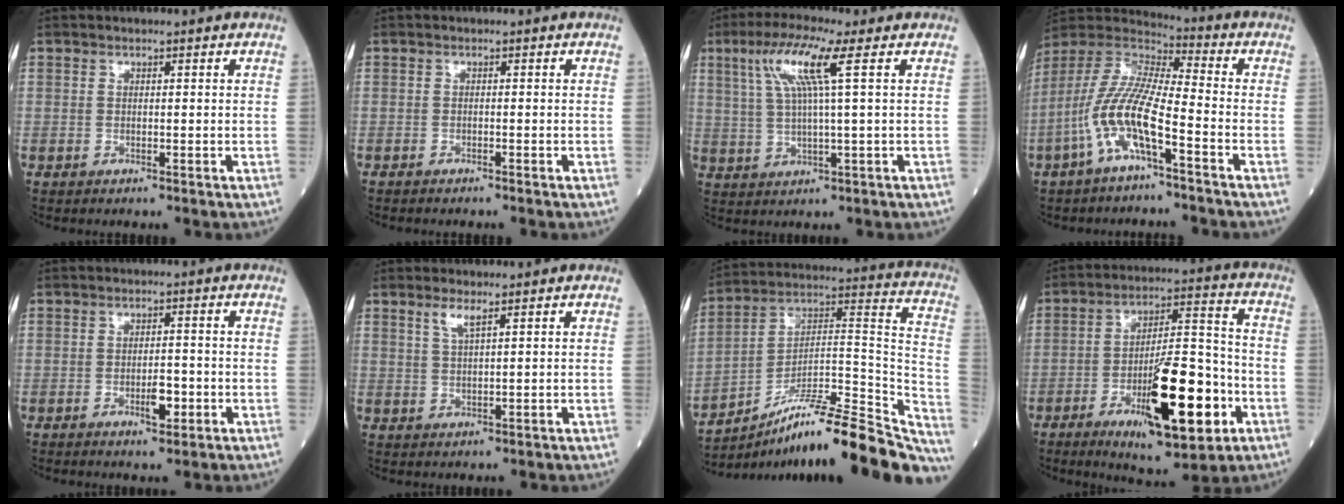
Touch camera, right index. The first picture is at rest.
{"total": 1.5, "force": [-1.3, 0.0, 0.7], "torque": [-0.012, 0.000, -0.015]}
{"total": 8.4, "force": [3.3, -0.6, 7.7], "torque": [-0.158, 0.015, 0.067]}
{"total": 12.3, "force": [-5.2, 1.7, 11.0], "torque": [-0.243, 0.002, -0.105]}
{"total": 3.2, "force": [-1.2, 1.0, 2.8], "torque": [-0.046, 0.002, -0.013]}
{"total": 2.3, "force": [1.6, -0.1, 1.7], "torque": [-0.041, -0.001, 0.035]}
{"total": 26.9, "force": [-21.6, 3.6, 15.6], "torque": [-0.163, 0.028, -0.326]}
{"total": 17.7, "force": [-6.7, 4.1, 15.9], "torque": [-0.263, -0.004, -0.096]}